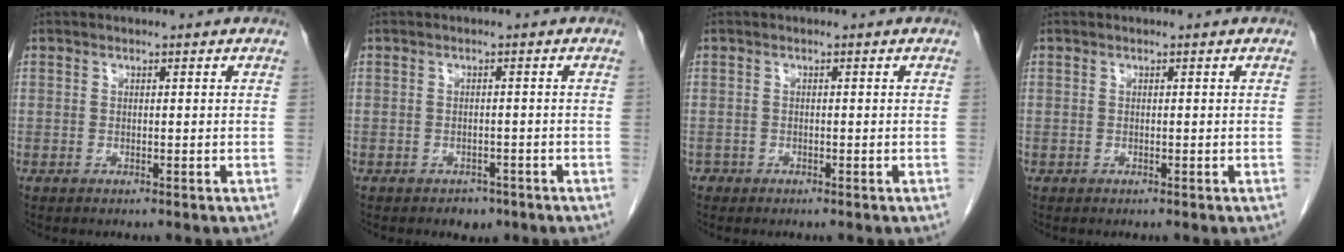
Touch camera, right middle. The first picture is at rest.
{"total": 2.1, "force": [-1.5, 1.4, 0.8], "torque": [-0.015, 0.001, -0.014]}
{"total": 0.6, "force": [-0.5, 0.4, -0.1], "torque": [-0.003, 0.002, -0.010]}
{"total": 0.0}